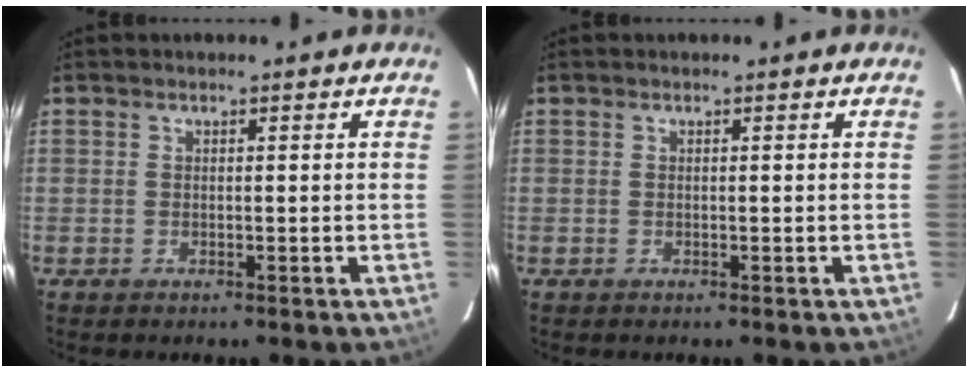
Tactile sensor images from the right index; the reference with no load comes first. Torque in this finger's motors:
{"motor_torque": [0.00, 0.00, 0.00, 0.00]}